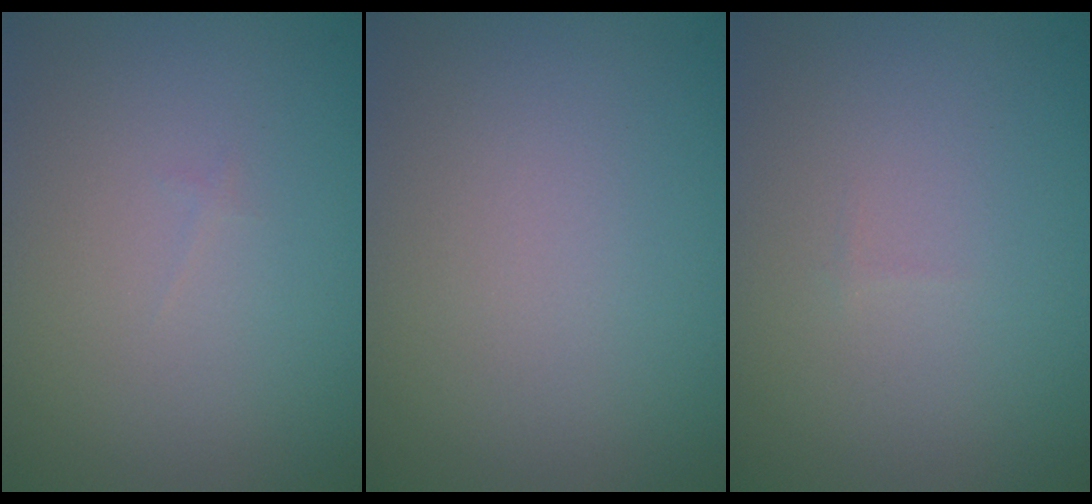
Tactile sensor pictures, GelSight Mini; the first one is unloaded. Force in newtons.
{"total": 0.0}
{"total": 0.0}